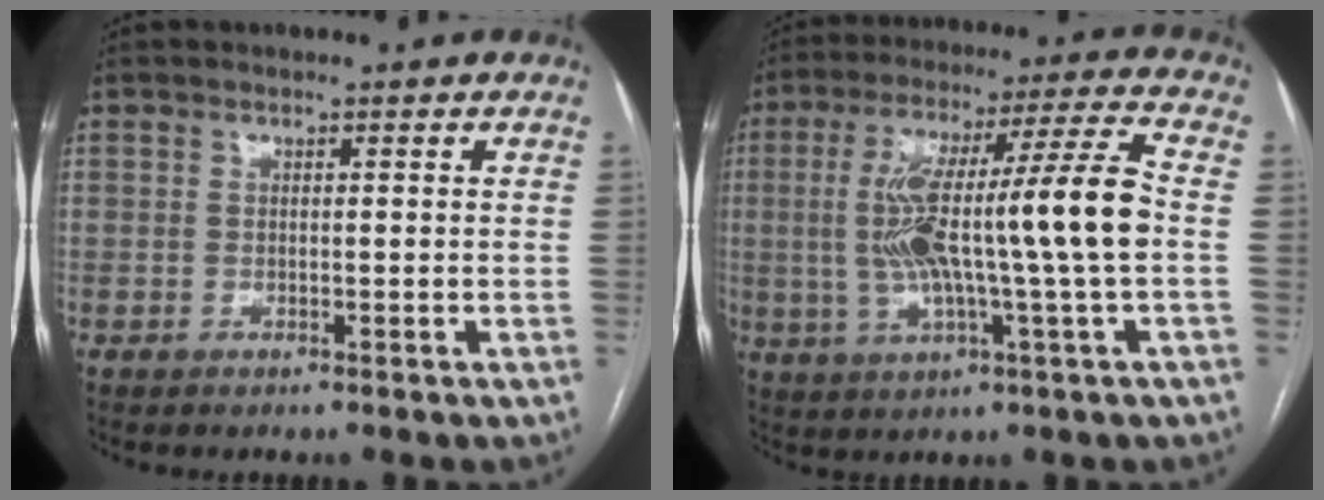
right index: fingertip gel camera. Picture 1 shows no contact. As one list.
[{"total": 16.8, "force": [-0.3, -0.1, 16.8], "torque": [-0.304, 0.022, -0.008]}]